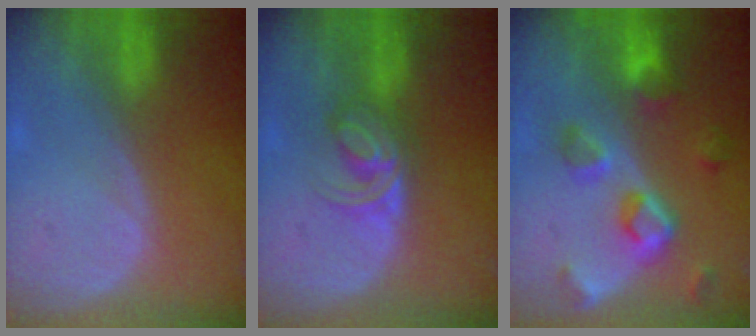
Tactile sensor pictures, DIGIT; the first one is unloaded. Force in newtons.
{"total": 5.9, "press": 5.0, "slide": 3.1}
{"total": 7.6, "press": 7.2, "slide": 2.5}